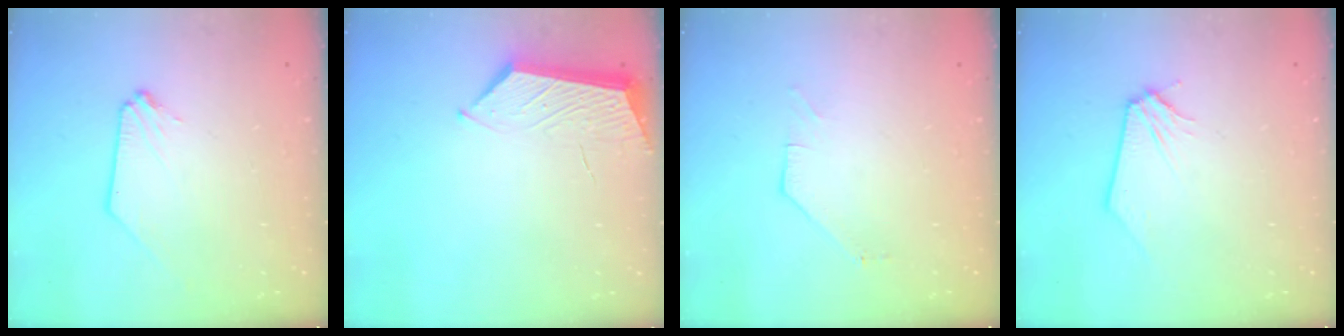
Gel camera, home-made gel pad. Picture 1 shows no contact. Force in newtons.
{"total": 5.5, "press": 5.5, "slide": 0.7}
{"total": 1.0, "press": 0.9, "slide": 0.2}
{"total": 0.0}